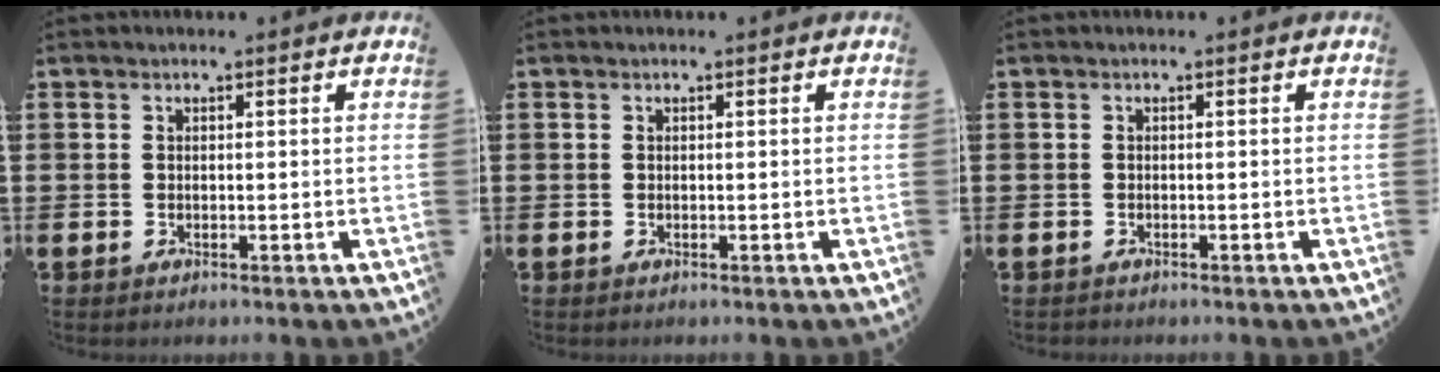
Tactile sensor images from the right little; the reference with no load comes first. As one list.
[{"total": 0.0}, {"total": 0.0}]